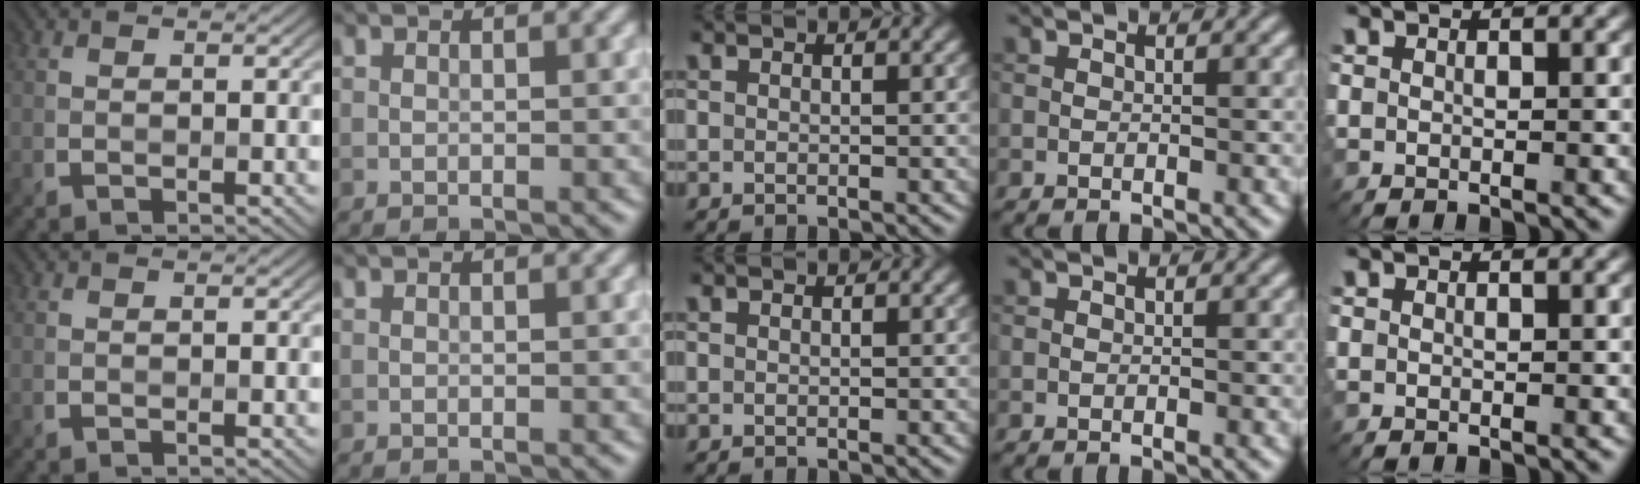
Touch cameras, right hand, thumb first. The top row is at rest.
{}